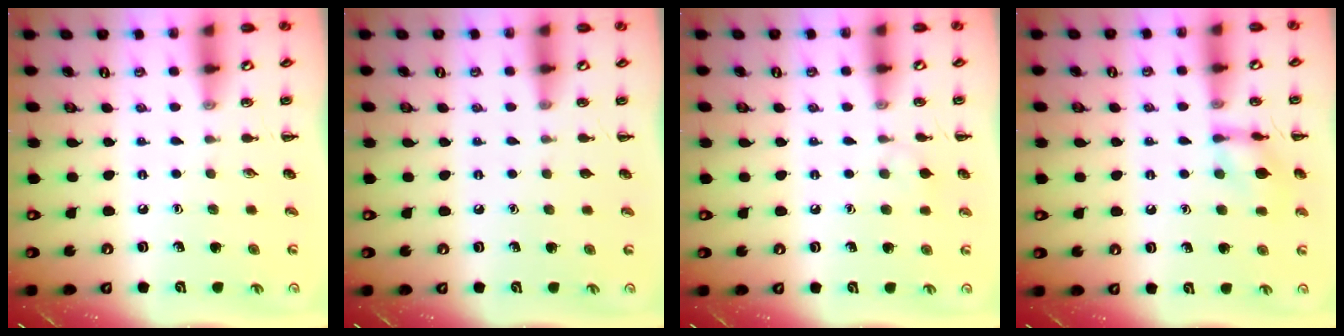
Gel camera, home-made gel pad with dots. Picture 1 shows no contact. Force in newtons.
{"total": 0.6, "press": 0.6, "slide": 0.1}
{"total": 5.3, "press": 5.0, "slide": 1.7}
{"total": 10.3, "press": 10.3, "slide": 0.4}